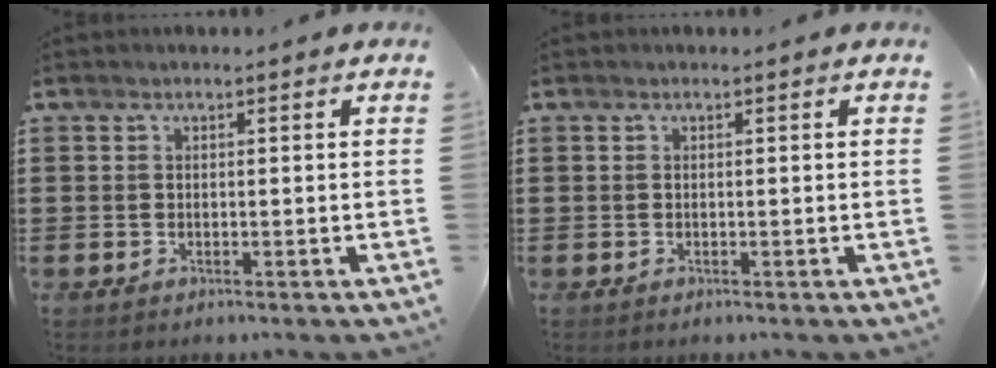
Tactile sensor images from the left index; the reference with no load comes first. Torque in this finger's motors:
{"motor_torque": [0.00, 0.00, 0.00, 0.00]}